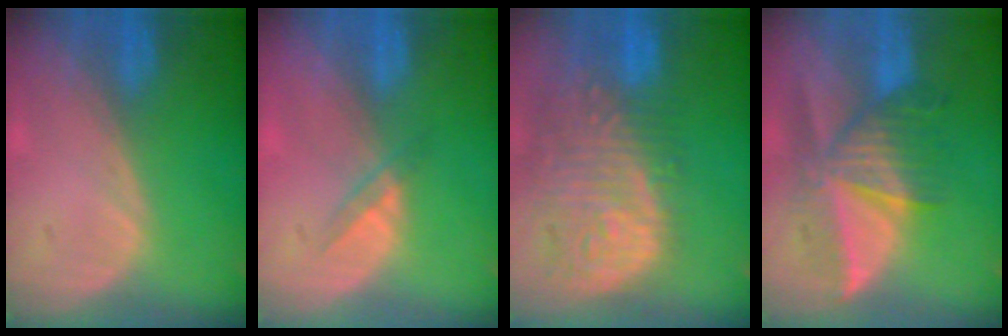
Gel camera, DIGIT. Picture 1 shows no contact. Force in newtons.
{"total": 1.9, "press": 1.7, "slide": 1.0}
{"total": 14.2, "press": 11.7, "slide": 8.1}
{"total": 8.4, "press": 7.9, "slide": 3.0}